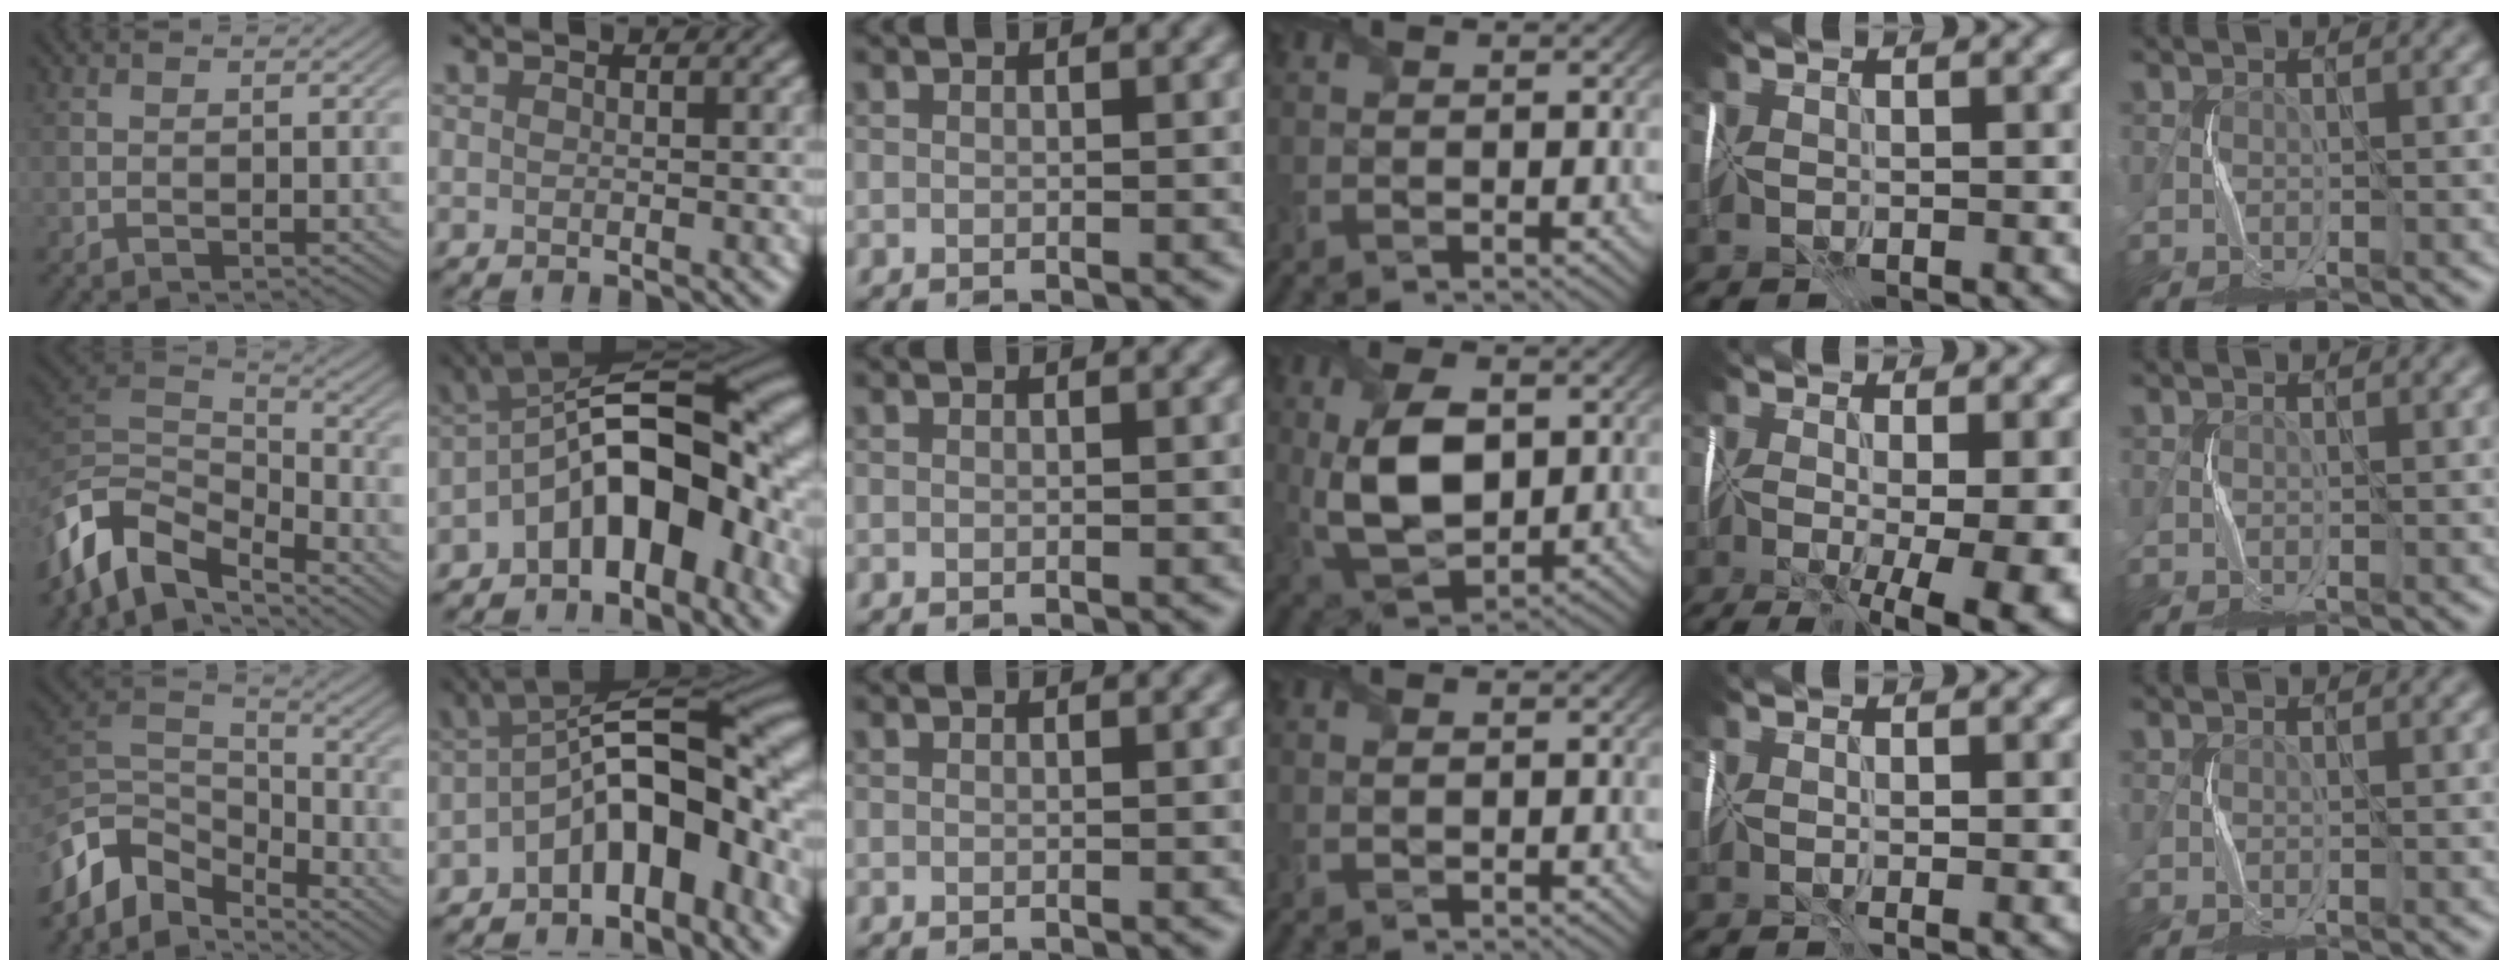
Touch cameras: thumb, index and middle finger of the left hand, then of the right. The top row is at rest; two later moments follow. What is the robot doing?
{"motion": "fold", "object": "tissue"}